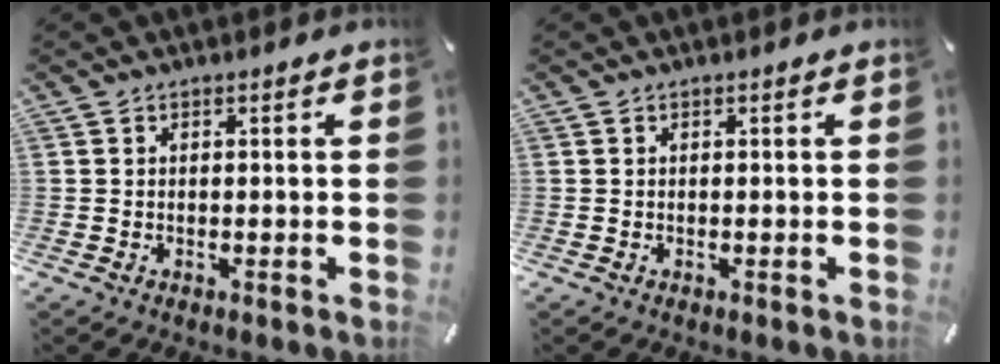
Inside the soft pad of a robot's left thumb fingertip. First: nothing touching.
{"total": 0.0}